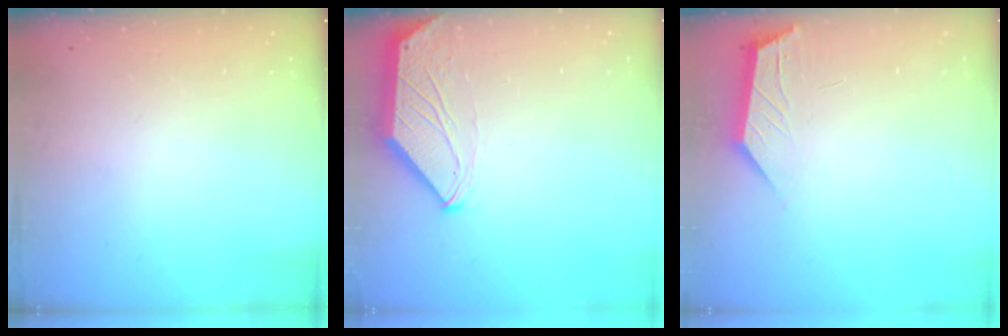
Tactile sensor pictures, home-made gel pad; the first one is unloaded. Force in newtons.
{"total": 0.0}
{"total": 1.8, "press": 1.8, "slide": 0.4}